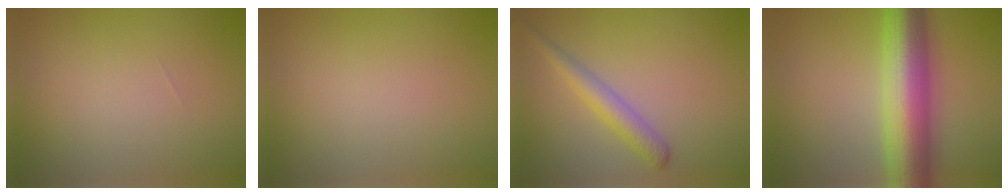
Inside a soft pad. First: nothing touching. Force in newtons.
{"total": 0.0}
{"total": 2.7, "press": 2.7, "slide": 0.1}
{"total": 10.7, "press": 10.7, "slide": 0.1}